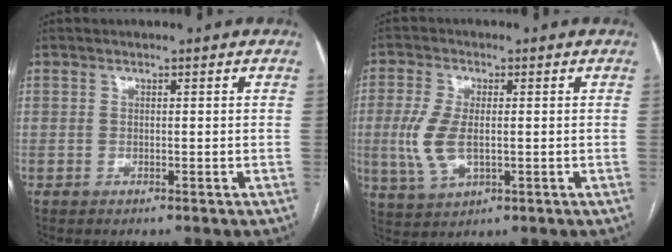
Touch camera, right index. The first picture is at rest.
{"total": 7.2, "force": [-0.5, 3.2, 6.4], "torque": [-0.157, -0.003, -0.006]}